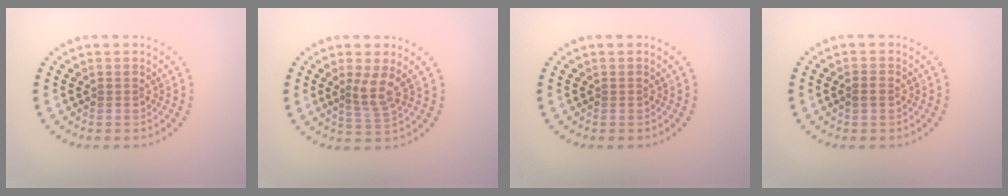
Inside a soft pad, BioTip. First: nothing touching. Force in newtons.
{"total": 2.4, "press": 1.8, "slide": 1.5}
{"total": 0.0}
{"total": 1.0, "press": 1.0, "slide": 0.1}